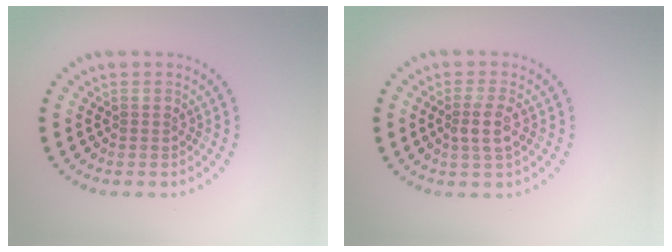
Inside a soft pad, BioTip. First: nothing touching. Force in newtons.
{"total": 2.3, "press": 2.0, "slide": 1.1}